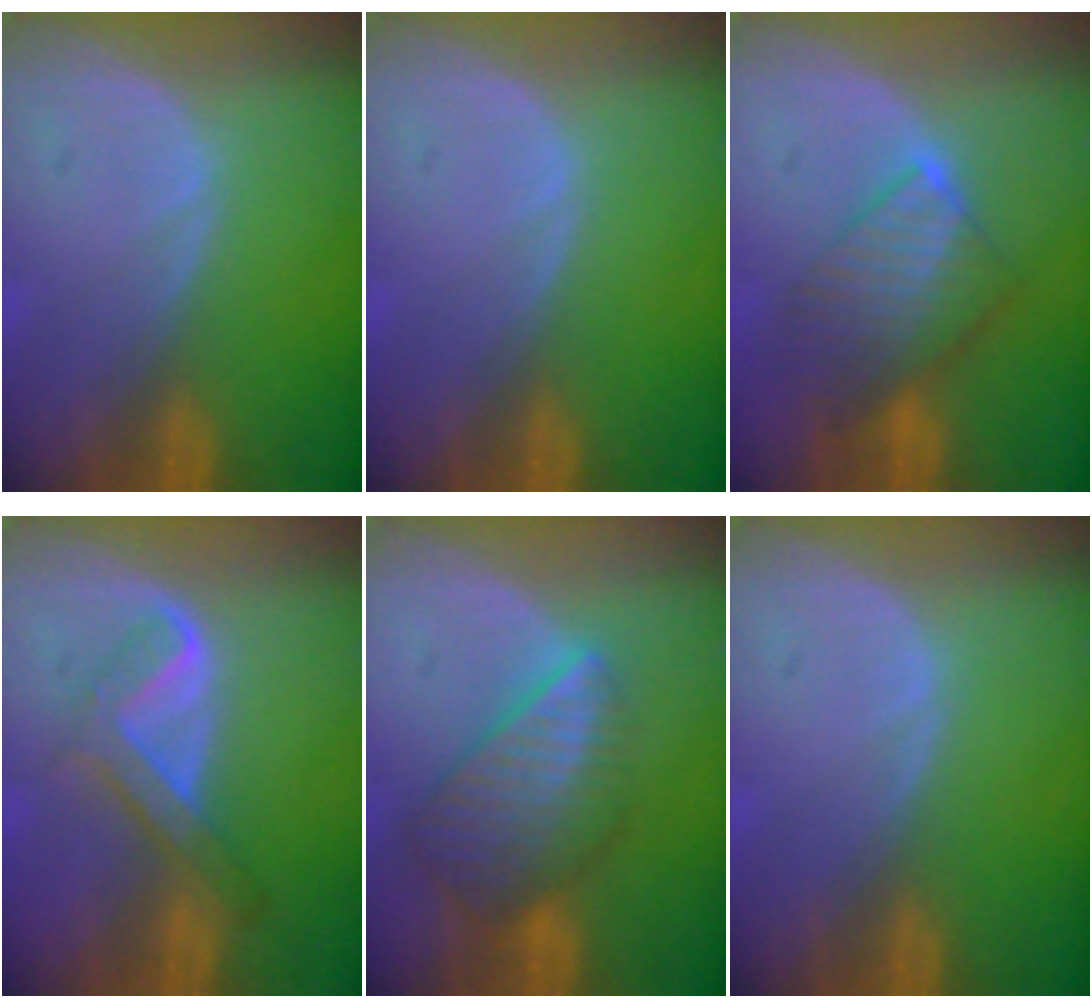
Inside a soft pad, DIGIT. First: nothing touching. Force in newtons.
{"total": 0.0}
{"total": 7.3, "press": 7.1, "slide": 1.8}
{"total": 5.8, "press": 5.2, "slide": 2.5}
{"total": 8.7, "press": 7.6, "slide": 4.3}
{"total": 0.0}